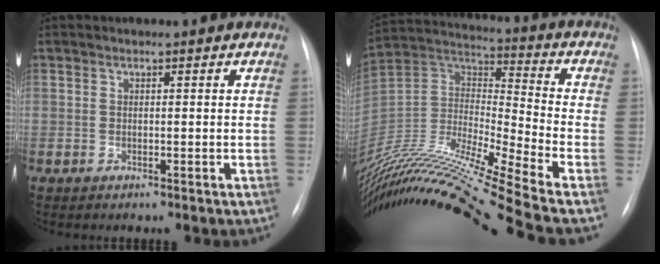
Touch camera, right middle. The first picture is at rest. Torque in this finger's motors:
{"motor_torque": [0.14, -1.99, 0.11, 0.15]}